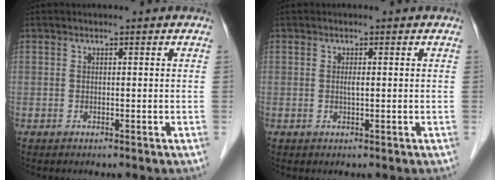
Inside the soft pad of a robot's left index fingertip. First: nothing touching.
{"total": 0.8, "force": [0.1, 0.0, 0.7], "torque": [-0.017, -0.001, 0.001]}